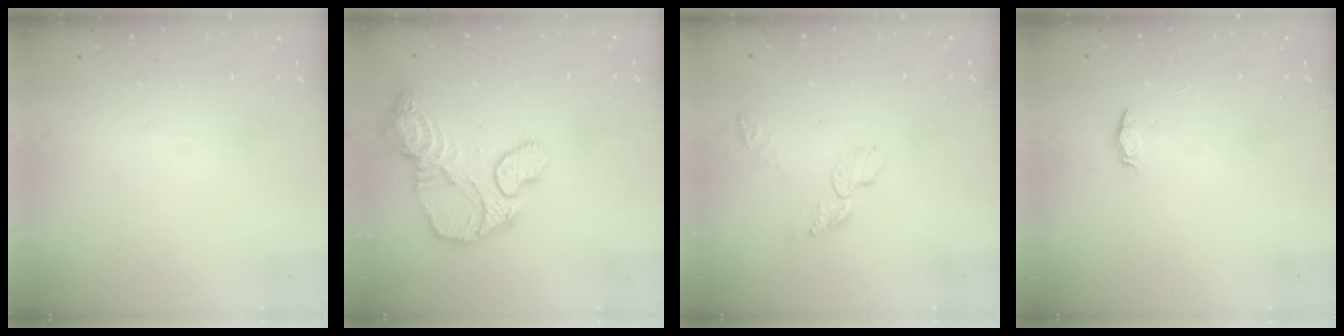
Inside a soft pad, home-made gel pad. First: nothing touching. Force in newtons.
{"total": 15.7, "press": 15.6, "slide": 1.7}
{"total": 6.8, "press": 6.8, "slide": 0.1}
{"total": 2.5, "press": 2.5, "slide": 0.3}